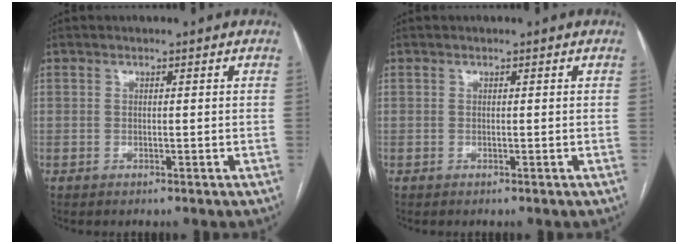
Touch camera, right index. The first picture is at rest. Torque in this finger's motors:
{"motor_torque": [0.23, 0.15, -0.02, 0.00]}